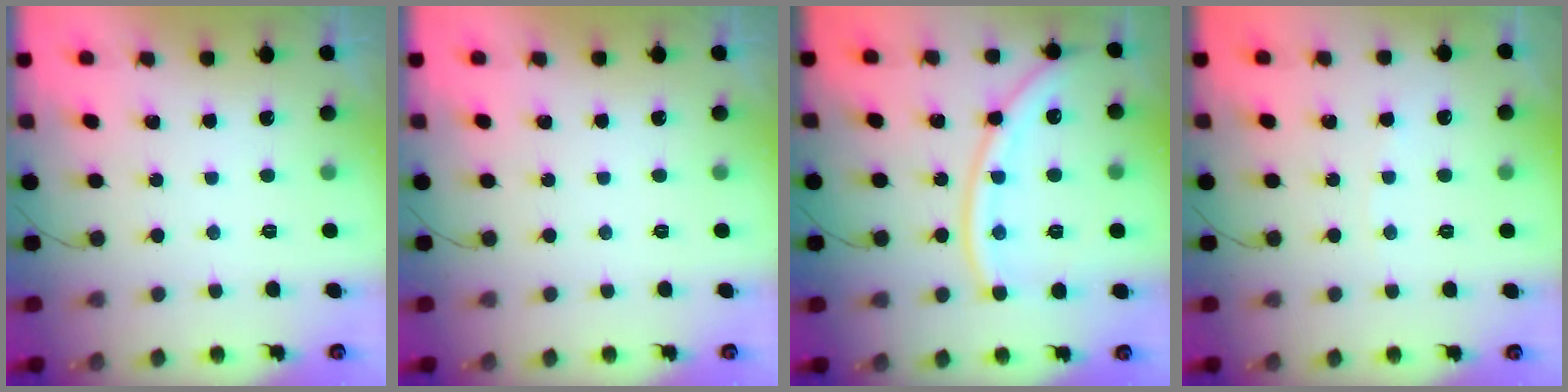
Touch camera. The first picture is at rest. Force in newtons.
{"total": 0.0}
{"total": 13.8, "press": 13.7, "slide": 2.0}
{"total": 2.6, "press": 2.6, "slide": 0.3}